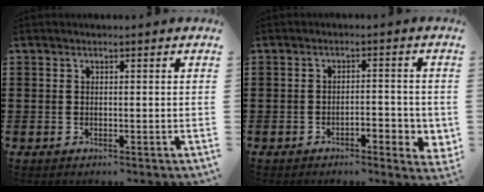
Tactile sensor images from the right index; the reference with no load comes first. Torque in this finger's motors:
{"motor_torque": [0.56, -0.56, 0.18, 0.05]}